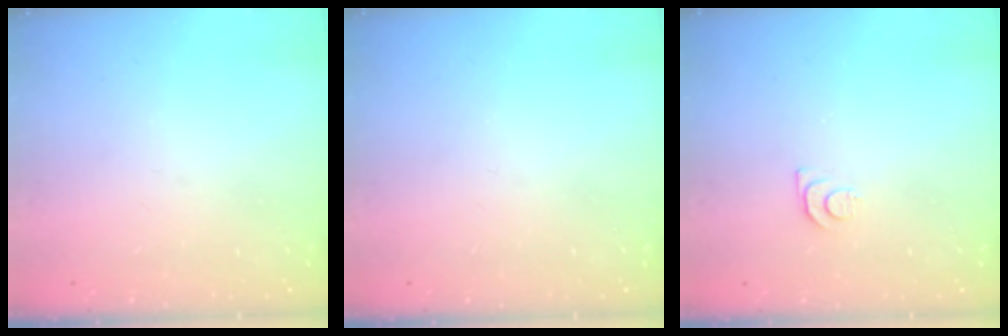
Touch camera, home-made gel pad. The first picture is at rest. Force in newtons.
{"total": 0.0}
{"total": 4.0, "press": 4.0, "slide": 0.7}